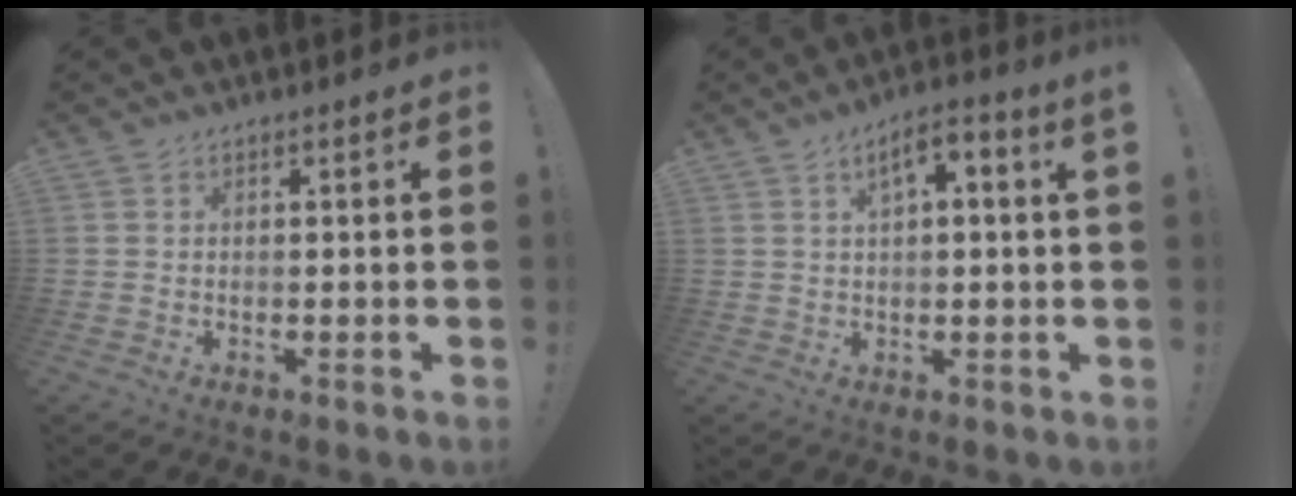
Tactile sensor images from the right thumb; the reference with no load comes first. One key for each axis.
{"total": 4.8, "fx": 1.6, "fy": 0.8, "fz": 4.5, "tx": -0.071, "ty": -0.004, "tz": 0.023}